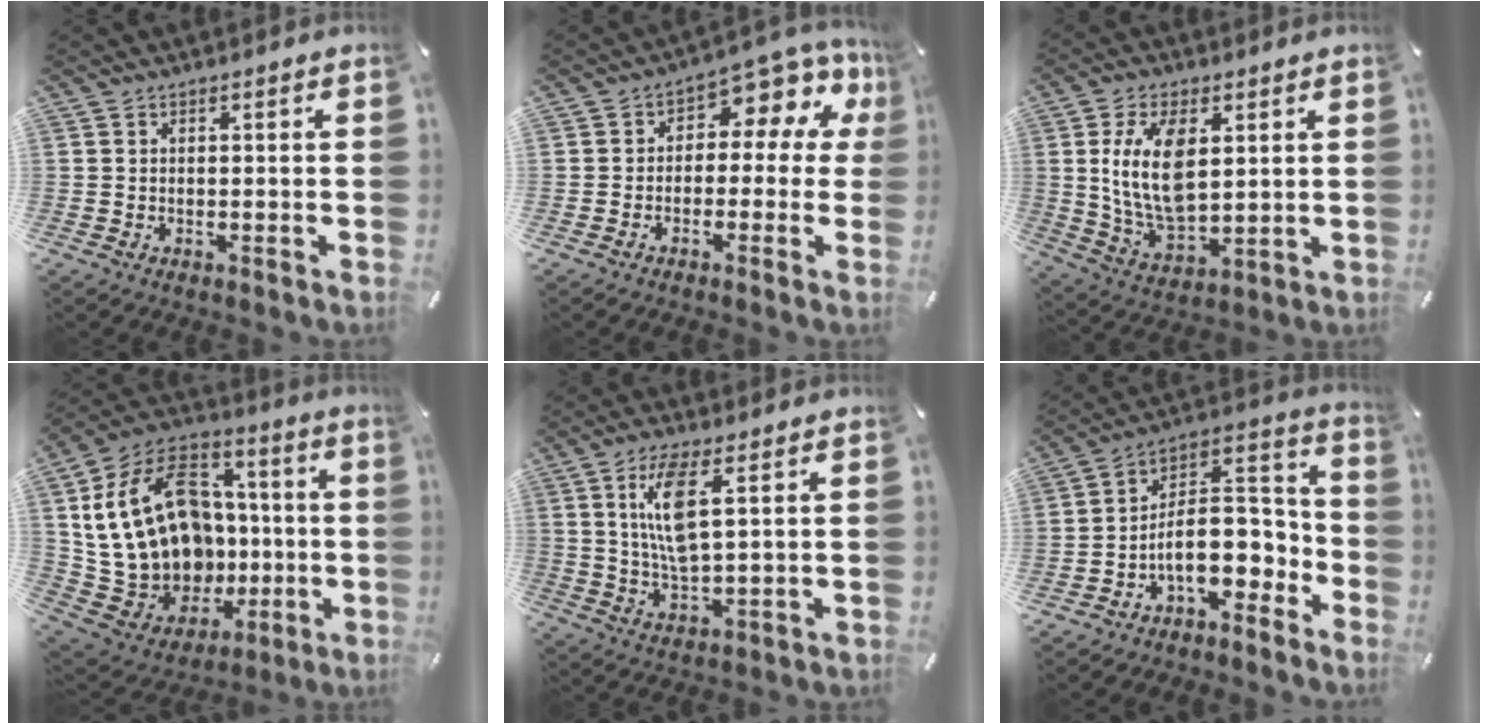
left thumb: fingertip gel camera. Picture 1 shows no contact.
{"total": 8.1, "force": [2.4, 4.7, 6.1], "torque": [-0.078, -0.020, 0.041]}
{"total": 13.7, "force": [3.2, 7.9, 10.8], "torque": [-0.242, -0.007, 0.057]}
{"total": 26.2, "force": [1.6, 20.6, 16.1], "torque": [-0.332, -0.012, 0.063]}
{"total": 10.4, "force": [3.6, 3.4, 9.2], "torque": [-0.188, -0.005, 0.060]}
{"total": 12.5, "force": [-3.9, 7.4, 9.3], "torque": [-0.151, -0.003, -0.065]}